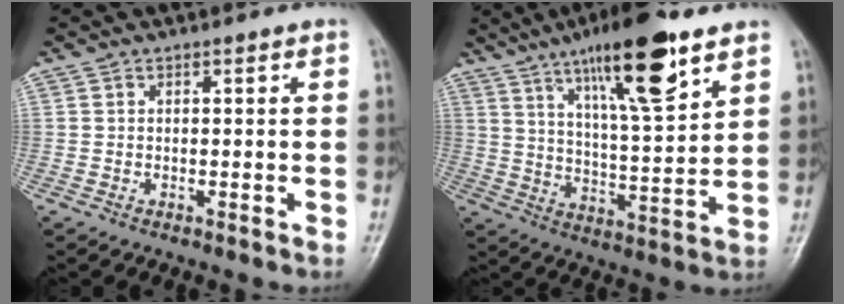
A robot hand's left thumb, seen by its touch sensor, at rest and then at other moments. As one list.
[{"total": 17.6, "force": [10.3, 3.7, 13.7], "torque": [-0.210, -0.045, 0.175]}]